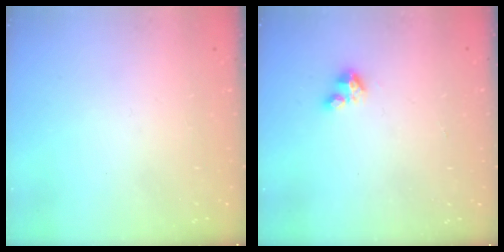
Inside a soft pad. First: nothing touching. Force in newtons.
{"total": 2.8, "press": 2.8, "slide": 0.2}